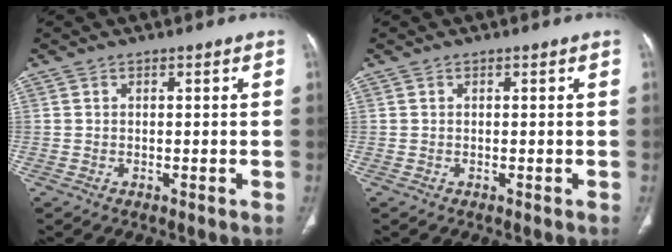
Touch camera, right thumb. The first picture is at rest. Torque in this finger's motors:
{"motor_torque": [0.00, 0.00, -0.12, 0.12, 0.00]}